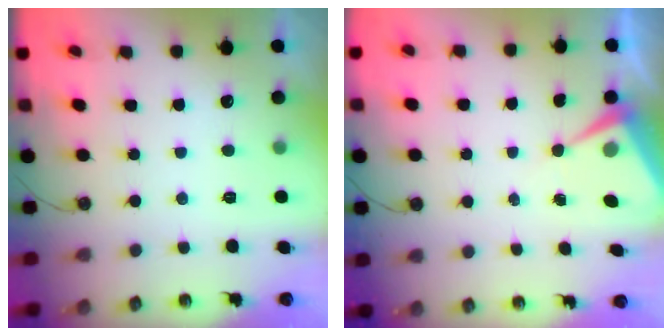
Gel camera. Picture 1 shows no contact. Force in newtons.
{"total": 7.2, "press": 7.2, "slide": 0.4}